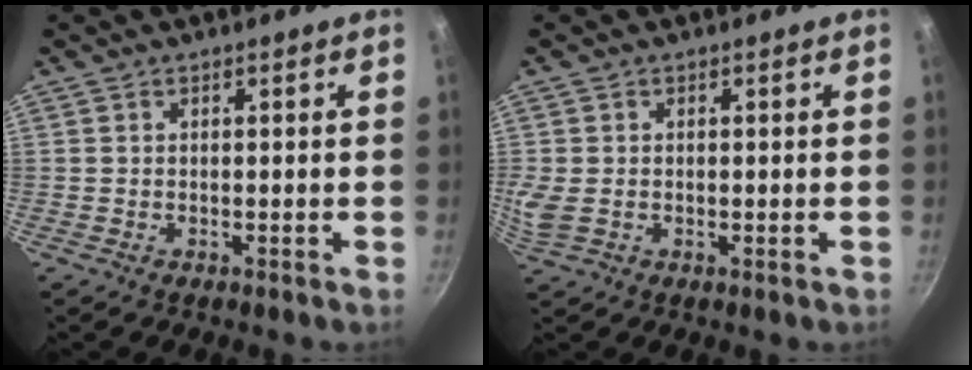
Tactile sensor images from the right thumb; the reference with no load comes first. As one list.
[{"total": 3.9, "force": [-0.1, 2.7, 2.7], "torque": [-0.061, -0.001, 0.001]}]